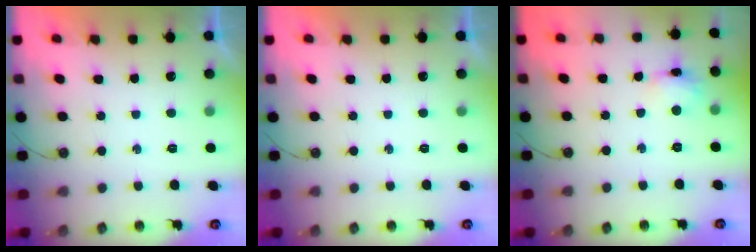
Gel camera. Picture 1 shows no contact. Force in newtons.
{"total": 0.0}
{"total": 6.5, "press": 6.4, "slide": 0.6}